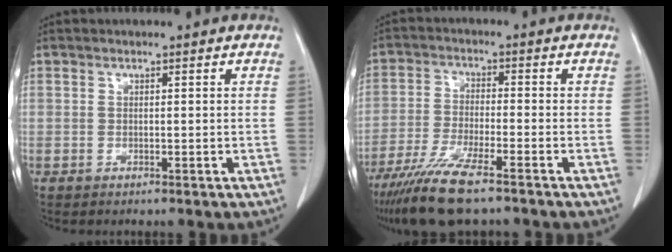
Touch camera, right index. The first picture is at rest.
{"total": 10.3, "force": [-7.6, 1.0, 6.9], "torque": [-0.135, -0.030, -0.136]}